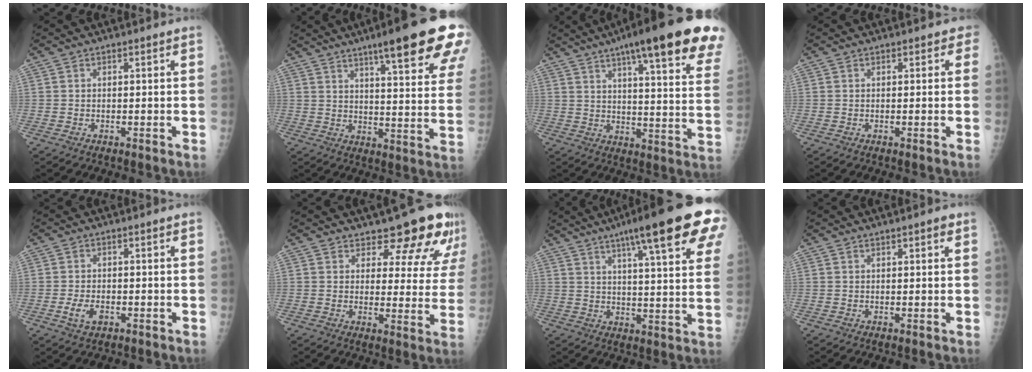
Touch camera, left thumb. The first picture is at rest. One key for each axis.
{"total": 21.7, "fx": 13.8, "fy": 3.0, "fz": 16.5, "tx": -0.203, "ty": -0.052, "tz": 0.179}
{"total": 27.4, "fx": 17.8, "fy": 4.5, "fz": 20.3, "tx": -0.240, "ty": -0.044, "tz": 0.228}
{"total": 1.5, "fx": 0.8, "fy": 1.1, "fz": 0.7, "tx": 0.015, "ty": 0.002, "tz": 0.002}
{"total": 3.2, "fx": -1.1, "fy": 1.9, "fz": 2.4, "tx": -0.049, "ty": -0.001, "tz": -0.016}
{"total": 13.0, "fx": 11.1, "fy": 4.7, "fz": 4.9, "tx": -0.014, "ty": -0.073, "tz": 0.117}
{"total": 22.7, "fx": 12.9, "fy": 3.6, "fz": 18.3, "tx": -0.248, "ty": -0.022, "tz": 0.170}
{"total": 1.9, "fx": 1.2, "fy": 0.6, "fz": 1.3, "tx": -0.013, "ty": -0.003, "tz": 0.015}